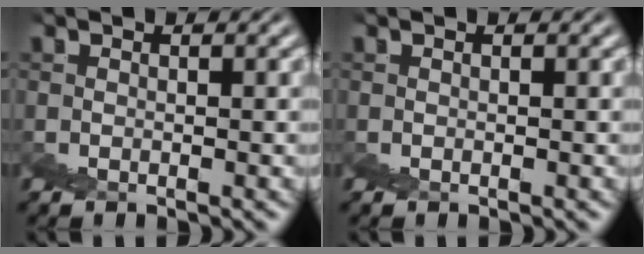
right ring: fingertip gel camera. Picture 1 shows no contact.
{"total": 0.0}